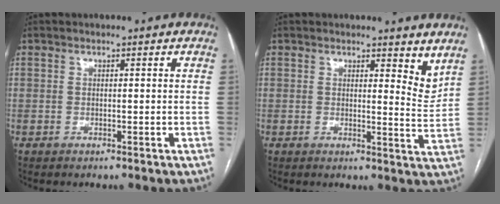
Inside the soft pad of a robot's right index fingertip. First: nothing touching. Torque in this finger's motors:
{"motor_torque": [-0.15, -0.06, -0.06, 0.00]}